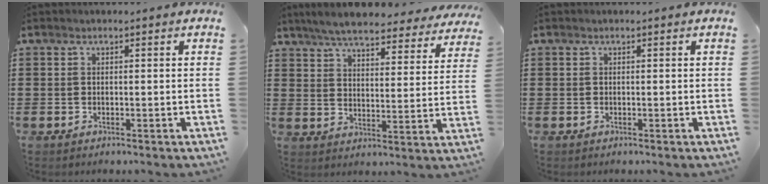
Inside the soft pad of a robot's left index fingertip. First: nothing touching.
{"total": 6.3, "force": [5.9, 0.5, 2.0], "torque": [-0.067, -0.031, 0.103]}
{"total": 0.0}